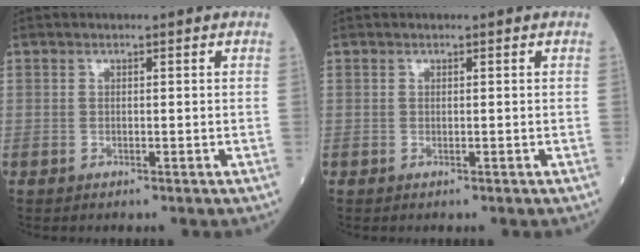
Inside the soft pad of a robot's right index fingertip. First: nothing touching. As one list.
[{"total": 0.0}]